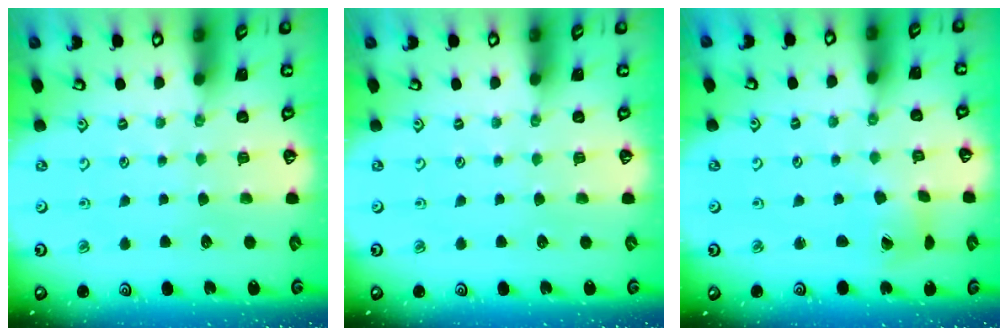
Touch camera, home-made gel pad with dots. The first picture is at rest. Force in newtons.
{"total": 0.0}
{"total": 2.9, "press": 2.9, "slide": 0.4}